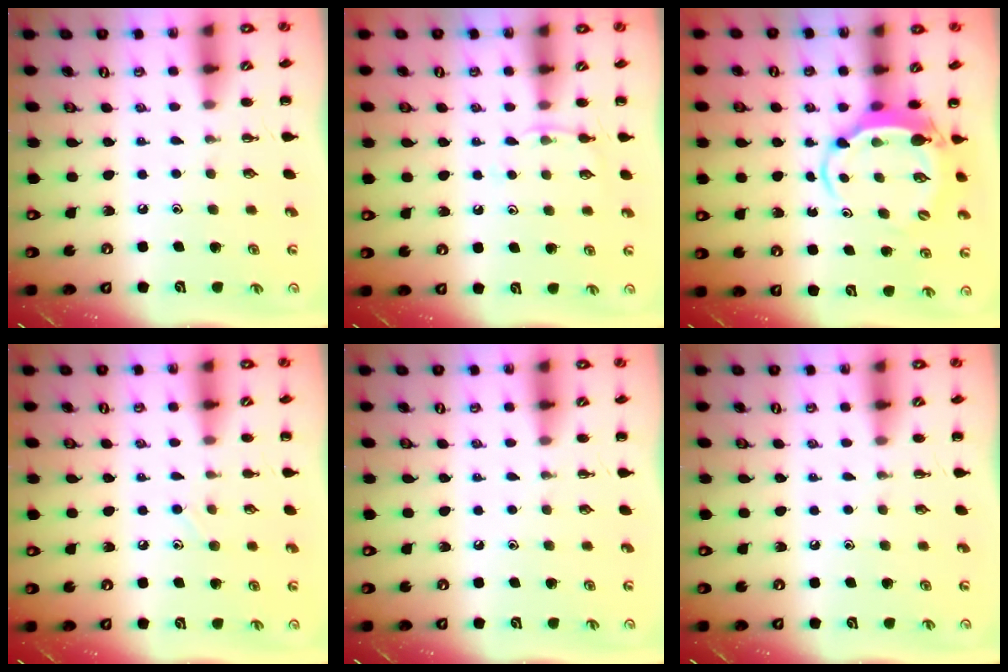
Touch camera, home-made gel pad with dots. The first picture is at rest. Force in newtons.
{"total": 4.9, "press": 4.6, "slide": 1.5}
{"total": 5.5, "press": 5.4, "slide": 1.0}
{"total": 6.2, "press": 5.9, "slide": 2.0}
{"total": 0.0}
{"total": 0.0}